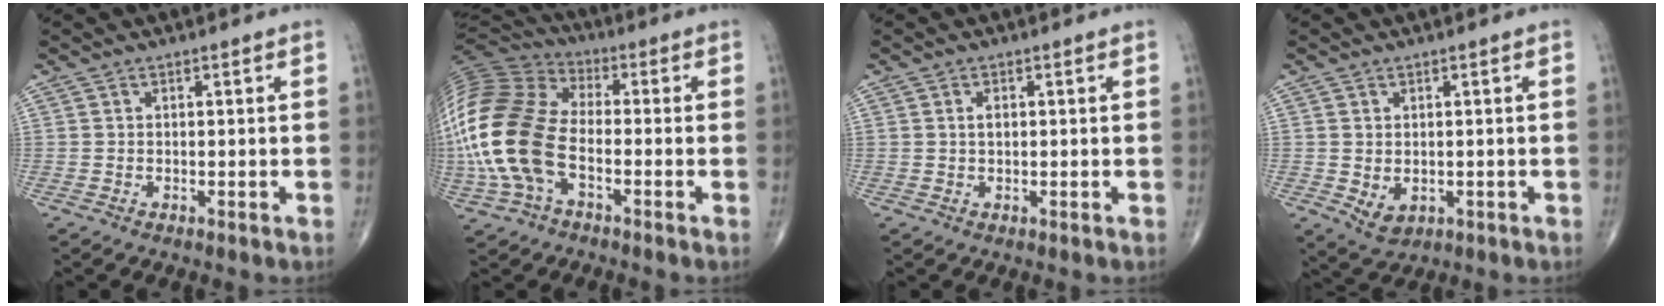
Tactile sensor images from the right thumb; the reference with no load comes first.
{"total": 21.4, "force": [-4.3, 12.5, 16.7], "torque": [-0.381, 0.025, -0.088]}
{"total": 1.6, "force": [0.3, 1.0, 1.3], "torque": [-0.022, 0.001, 0.007]}
{"total": 4.1, "force": [-0.5, 3.0, 2.7], "torque": [-0.039, -0.009, 0.007]}